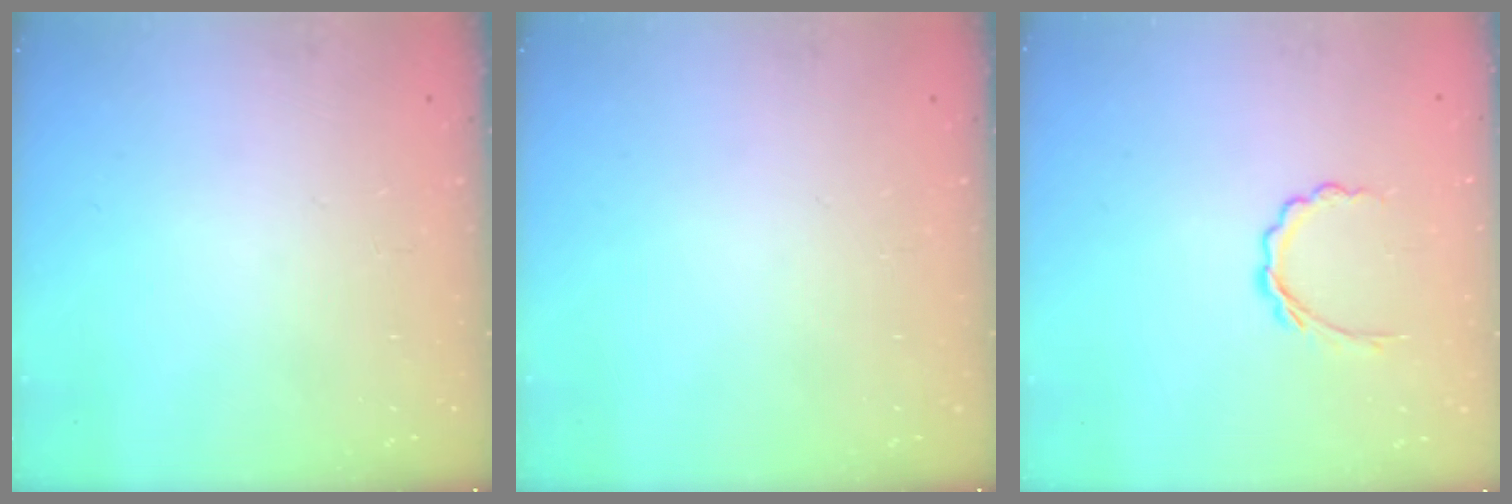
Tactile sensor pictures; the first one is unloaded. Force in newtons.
{"total": 0.0}
{"total": 4.4, "press": 4.2, "slide": 1.3}